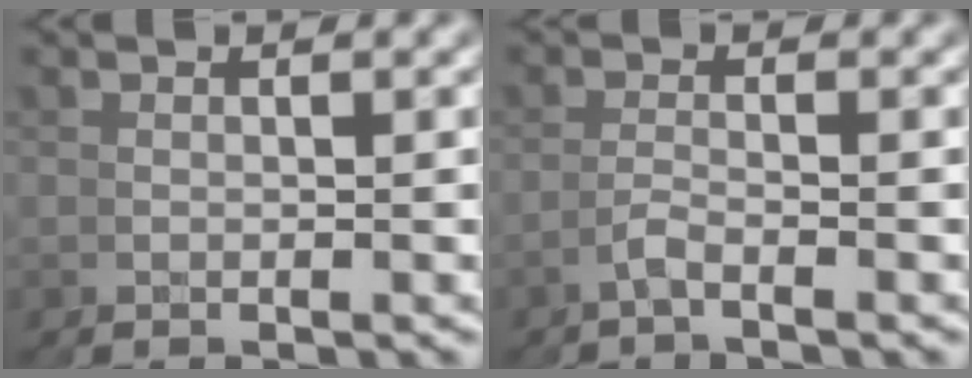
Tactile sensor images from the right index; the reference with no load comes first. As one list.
[{"total": 1.6, "force": [-0.9, -0.9, -0.9], "torque": [0.005, 0.000, -0.018]}]